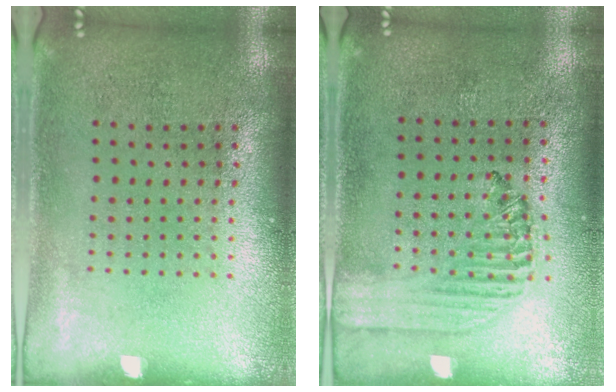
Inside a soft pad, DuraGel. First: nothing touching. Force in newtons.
{"total": 1.4, "press": 1.2, "slide": 0.6}